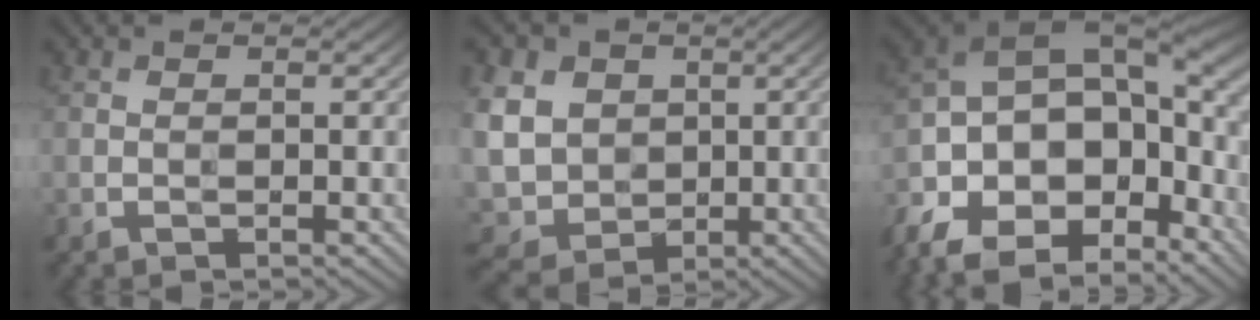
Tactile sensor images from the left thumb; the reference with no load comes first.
{"total": 9.7, "force": [1.3, 8.3, 4.9], "torque": [-0.160, -0.001, 0.015]}
{"total": 17.7, "force": [-8.5, 10.0, 11.9], "torque": [-0.274, -0.033, -0.137]}